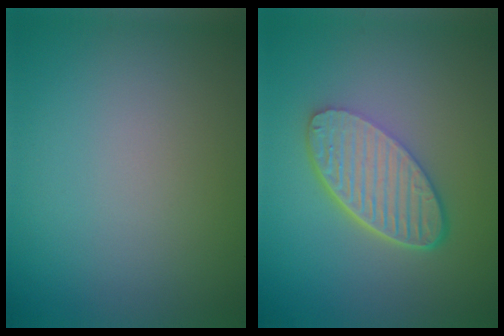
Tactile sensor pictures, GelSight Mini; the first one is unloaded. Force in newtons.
{"total": 6.0, "press": 4.3, "slide": 4.2}